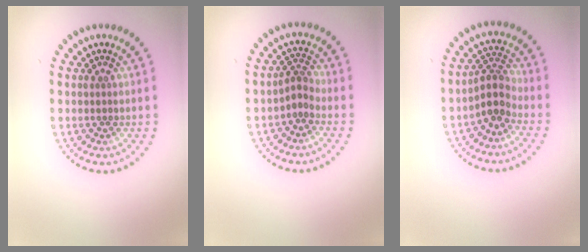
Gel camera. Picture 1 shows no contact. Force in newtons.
{"total": 1.8, "press": 1.2, "slide": 1.4}
{"total": 2.9, "press": 2.2, "slide": 1.8}